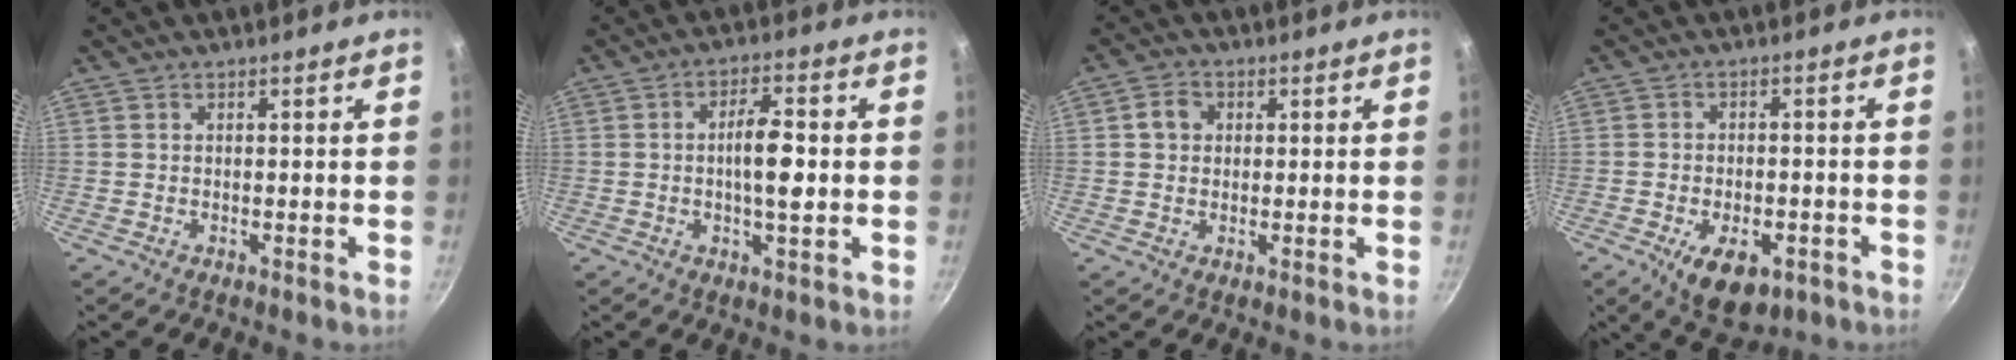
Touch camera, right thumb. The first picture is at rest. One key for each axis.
{"total": 7.4, "fx": -0.3, "fy": 2.4, "fz": 7.0, "tx": -0.112, "ty": 0.011, "tz": -0.009}
{"total": 3.9, "fx": 0.7, "fy": 3.3, "fz": 1.8, "tx": -0.014, "ty": 0.009, "tz": 0.006}
{"total": 10.0, "fx": -4.4, "fy": 5.5, "fz": 7.1, "tx": -0.092, "ty": 0.010, "tz": -0.056}